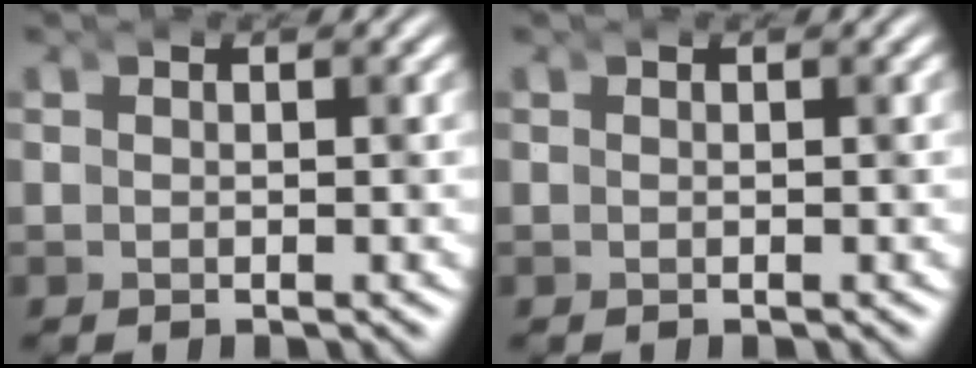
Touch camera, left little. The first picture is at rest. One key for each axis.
{"total": 0.0}